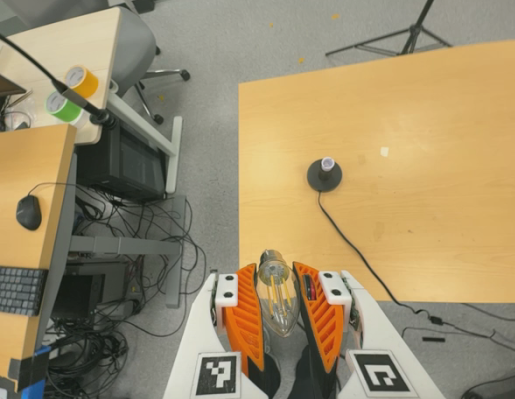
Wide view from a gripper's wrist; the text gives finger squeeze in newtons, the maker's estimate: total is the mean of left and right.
{"total": 20.4, "left": 21.8, "right": 19.0}